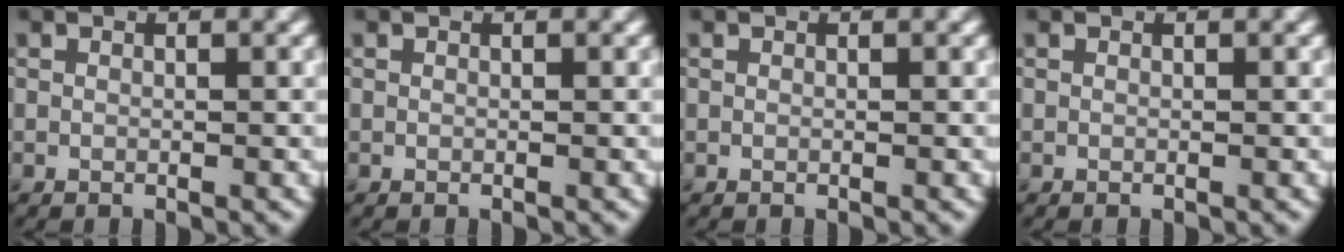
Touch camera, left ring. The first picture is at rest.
{"total": 0.0}
{"total": 0.0}
{"total": 0.0}